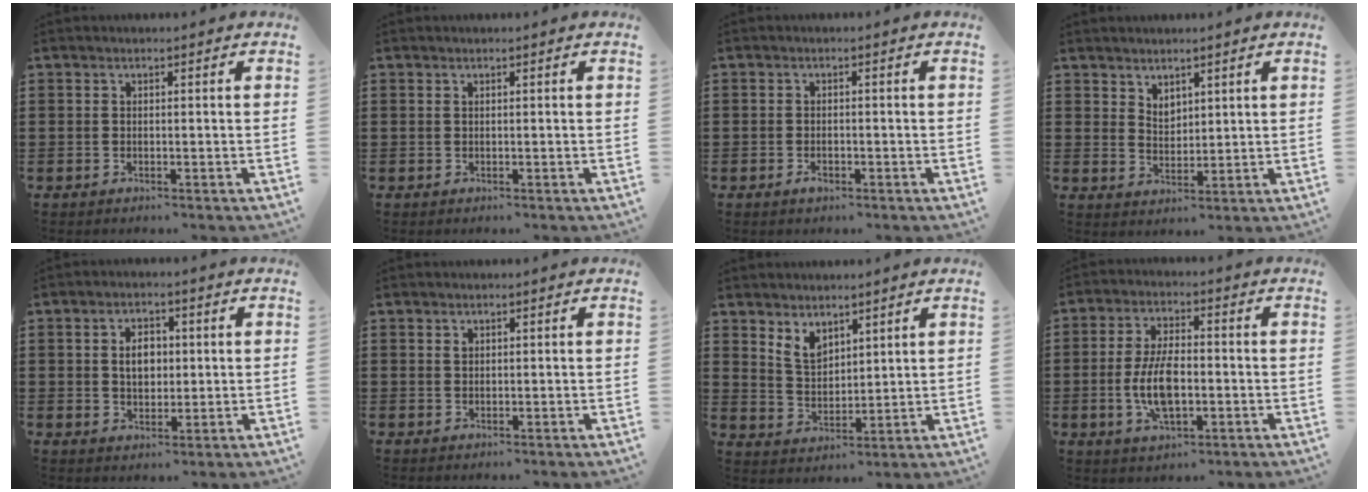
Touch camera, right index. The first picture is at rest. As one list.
[{"total": 0.0}, {"total": 1.3, "force": [-0.6, 0.5, 1.0], "torque": [-0.021, -0.005, -0.010]}, {"total": 2.6, "force": [2.2, 1.4, 0.3], "torque": [-0.011, 0.002, 0.042]}, {"total": 4.3, "force": [0.5, 2.9, 3.2], "torque": [-0.054, 0.007, 0.003]}, {"total": 0.7, "force": [0.3, 0.5, 0.2], "torque": [-0.007, 0.001, 0.007]}, {"total": 4.3, "force": [3.3, 2.3, 1.6], "torque": [-0.043, -0.001, 0.063]}, {"total": 8.0, "force": [-1.4, 3.4, 7.1], "torque": [-0.158, -0.004, -0.029]}]